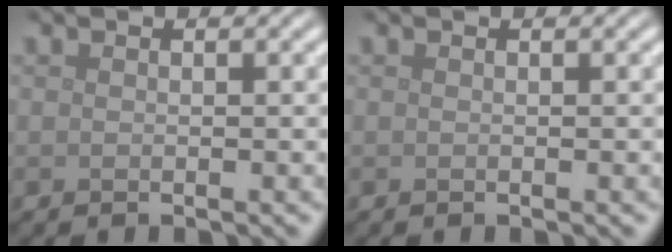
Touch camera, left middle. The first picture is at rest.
{"total": 0.0}